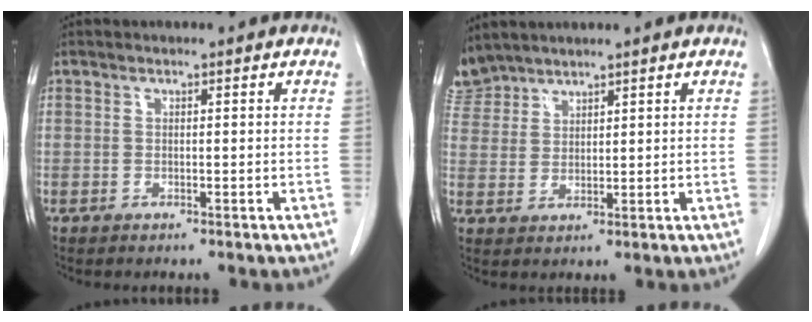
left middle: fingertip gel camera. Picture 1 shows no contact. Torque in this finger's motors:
{"motor_torque": [0.93, -0.88, 0.14, -0.12]}